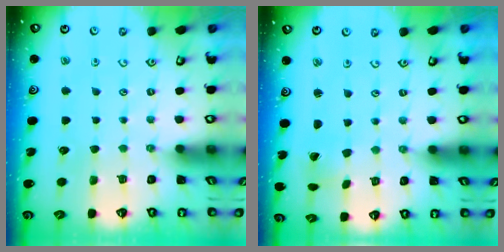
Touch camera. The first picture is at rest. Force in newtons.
{"total": 1.2, "press": 1.2, "slide": 0.4}